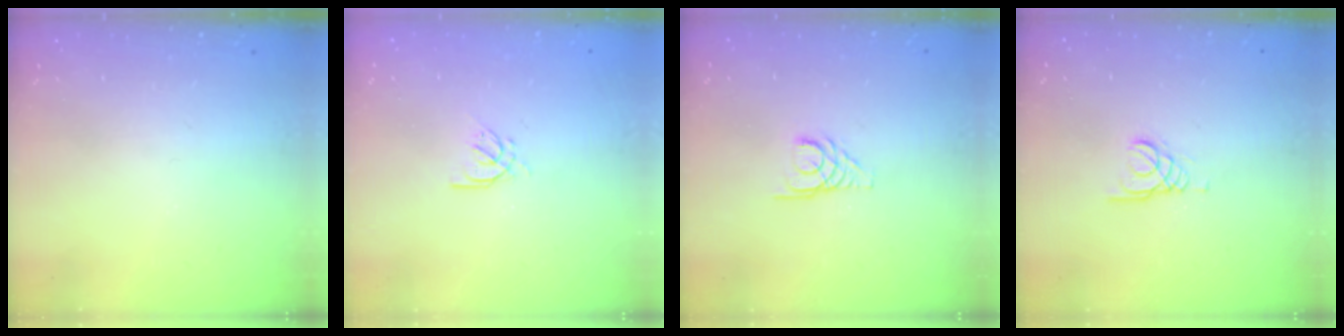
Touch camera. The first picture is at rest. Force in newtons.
{"total": 3.2, "press": 3.0, "slide": 0.9}
{"total": 3.2, "press": 3.1, "slide": 0.2}
{"total": 1.5, "press": 1.5, "slide": 0.1}